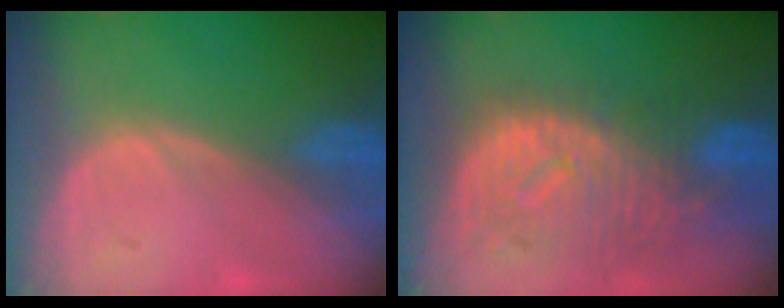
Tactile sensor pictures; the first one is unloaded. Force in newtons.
{"total": 10.7, "press": 9.4, "slide": 4.9}